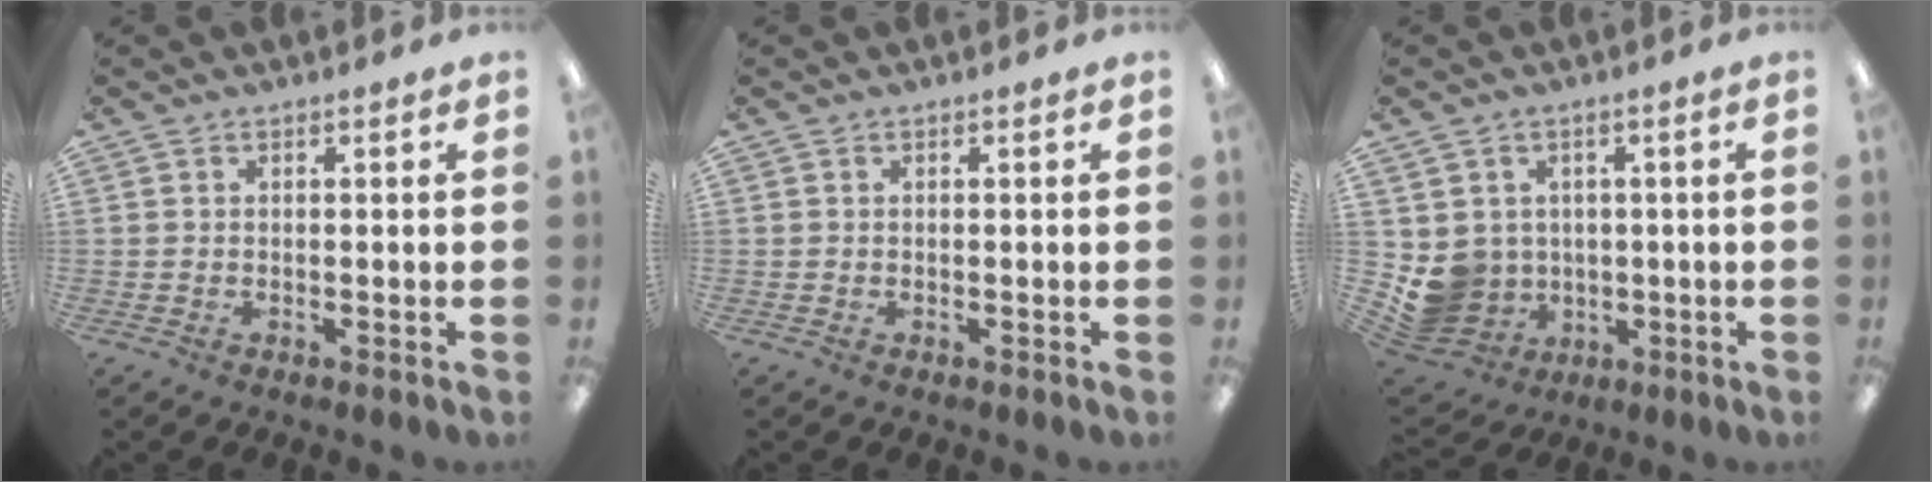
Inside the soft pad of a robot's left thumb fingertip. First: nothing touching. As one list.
[{"total": 0.0}, {"total": 7.6, "force": [-0.2, 7.5, 1.5], "torque": [-0.066, -0.006, 0.007]}]